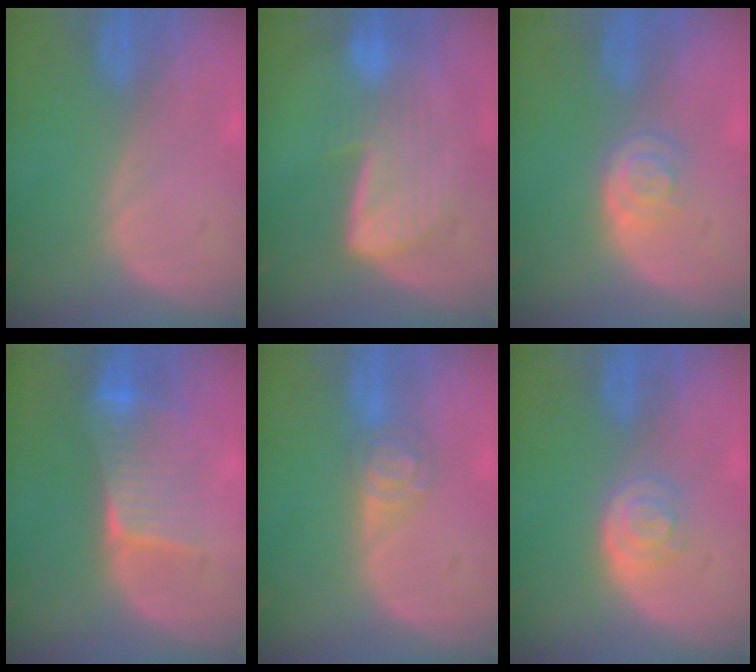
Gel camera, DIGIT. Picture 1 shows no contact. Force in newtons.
{"total": 7.8, "press": 7.3, "slide": 2.9}
{"total": 3.5, "press": 3.5, "slide": 0.6}
{"total": 6.5, "press": 6.4, "slide": 1.5}
{"total": 4.1, "press": 4.0, "slide": 0.9}
{"total": 3.6, "press": 3.5, "slide": 1.1}